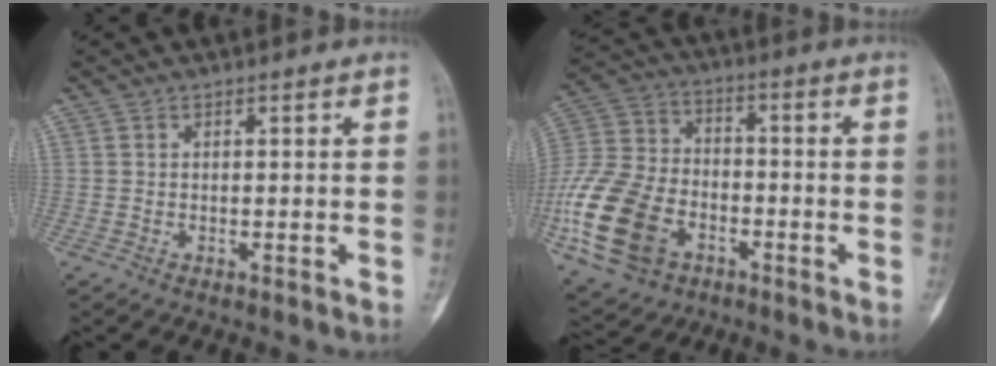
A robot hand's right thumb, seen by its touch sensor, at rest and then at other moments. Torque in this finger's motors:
{"motor_torque": [0.62, 0.54, 1.98, -0.77, 0.19]}